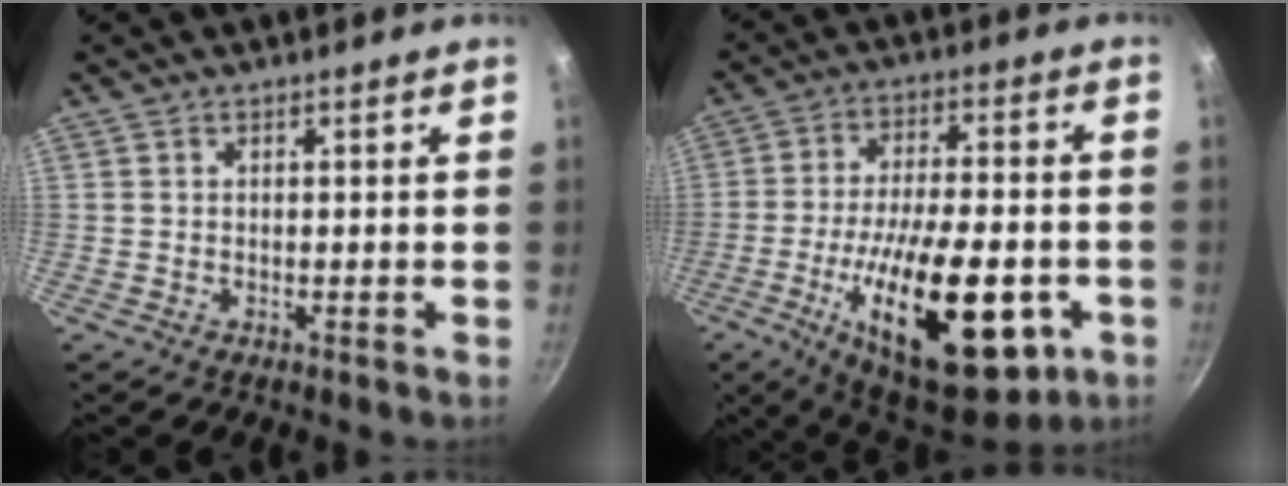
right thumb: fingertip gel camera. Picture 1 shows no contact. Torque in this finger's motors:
{"motor_torque": [0.50, 0.47, 1.89, -0.88, 0.17]}